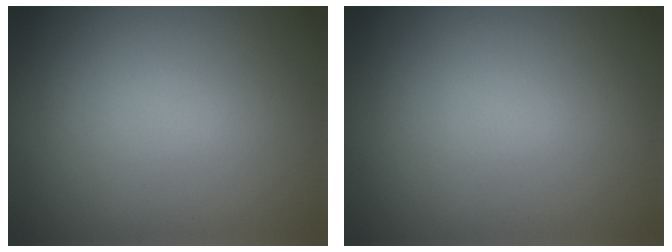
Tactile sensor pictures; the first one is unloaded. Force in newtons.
{"total": 0.0}